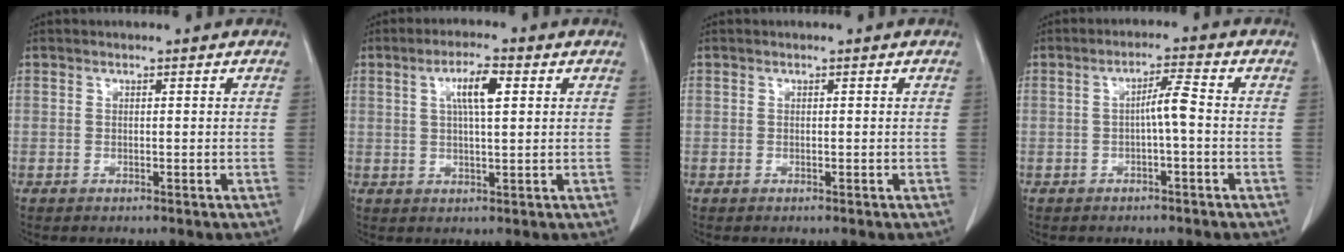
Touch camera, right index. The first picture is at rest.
{"total": 5.8, "force": [1.8, 1.2, 5.4], "torque": [-0.101, 0.007, 0.034]}
{"total": 0.0}
{"total": 3.8, "force": [-0.5, 0.2, 3.8], "torque": [-0.066, 0.009, -0.007]}